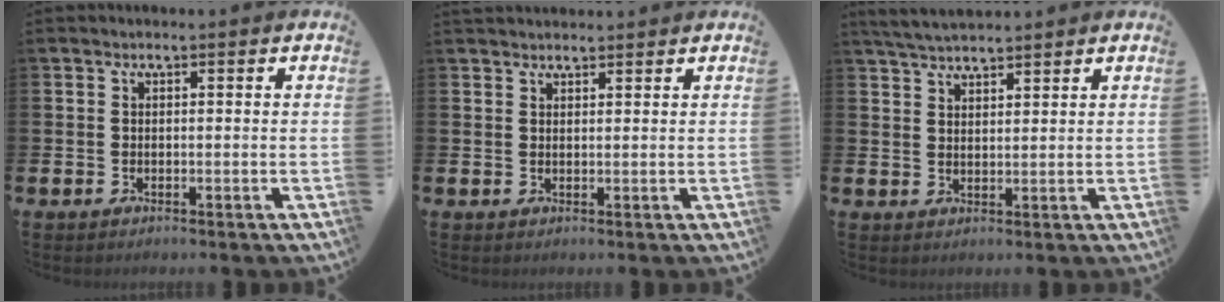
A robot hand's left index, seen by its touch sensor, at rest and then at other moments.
{"total": 1.6, "force": [1.6, 0.4, 0.0], "torque": [0.007, -0.005, 0.027]}
{"total": 4.0, "force": [3.8, 0.5, 1.0], "torque": [-0.027, -0.011, 0.071]}